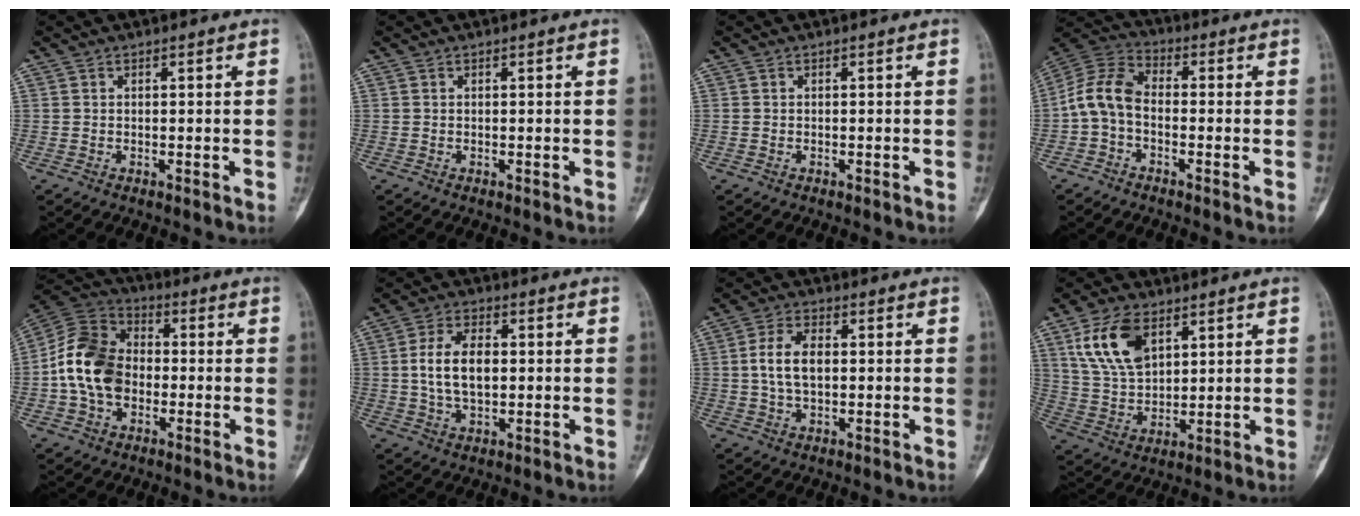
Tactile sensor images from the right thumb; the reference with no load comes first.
{"total": 0.0}
{"total": 0.0}
{"total": 8.7, "force": [-1.6, 5.5, 6.4], "torque": [-0.126, 0.029, -0.048]}
{"total": 14.4, "force": [-1.8, 10.7, 9.5], "torque": [-0.164, 0.031, -0.044]}
{"total": 9.1, "force": [0.5, 5.2, 7.5], "torque": [-0.134, 0.005, 0.009]}
{"total": 7.3, "force": [0.5, 4.2, 5.9], "torque": [-0.110, 0.010, 0.006]}
{"total": 12.4, "force": [5.7, 7.2, 8.3], "torque": [-0.144, -0.017, 0.117]}